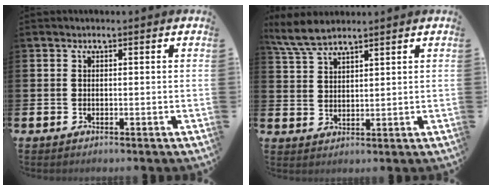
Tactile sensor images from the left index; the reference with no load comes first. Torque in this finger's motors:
{"motor_torque": [0.57, -0.53, 0.12, 0.13]}